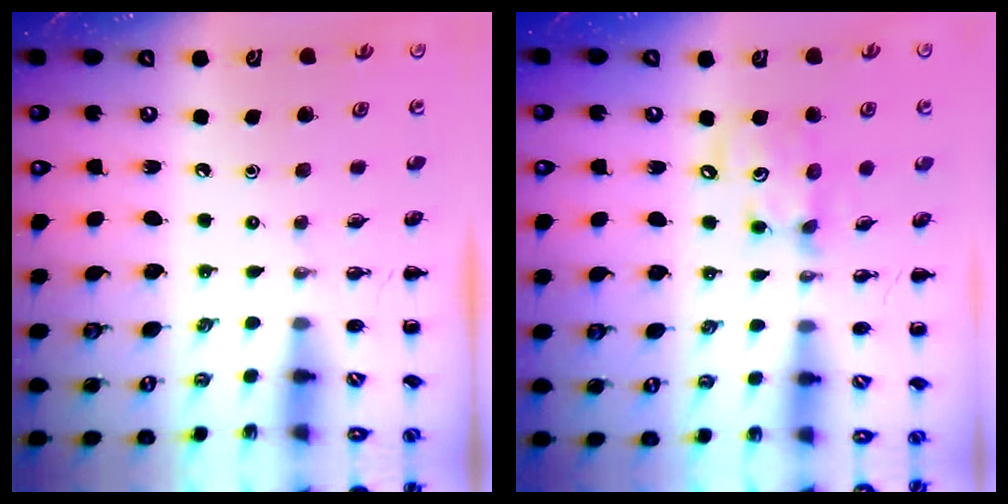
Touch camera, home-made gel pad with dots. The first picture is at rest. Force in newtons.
{"total": 8.1, "press": 8.1, "slide": 1.0}